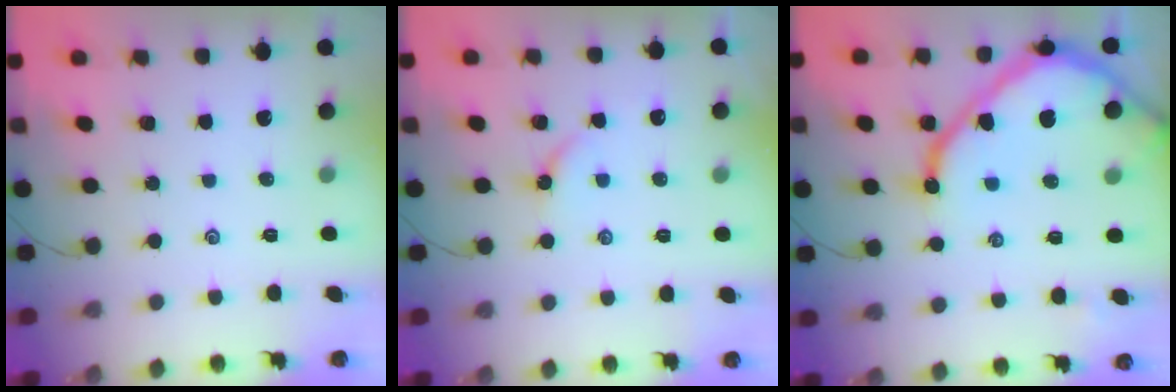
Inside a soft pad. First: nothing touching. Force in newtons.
{"total": 5.5, "press": 5.5, "slide": 0.6}
{"total": 15.4, "press": 15.3, "slide": 1.6}